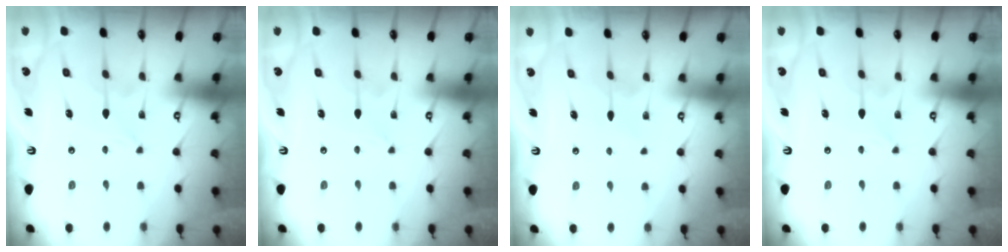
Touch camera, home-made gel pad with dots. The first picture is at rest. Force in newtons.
{"total": 0.0}
{"total": 4.4, "press": 4.4, "slide": 0.5}
{"total": 0.0}